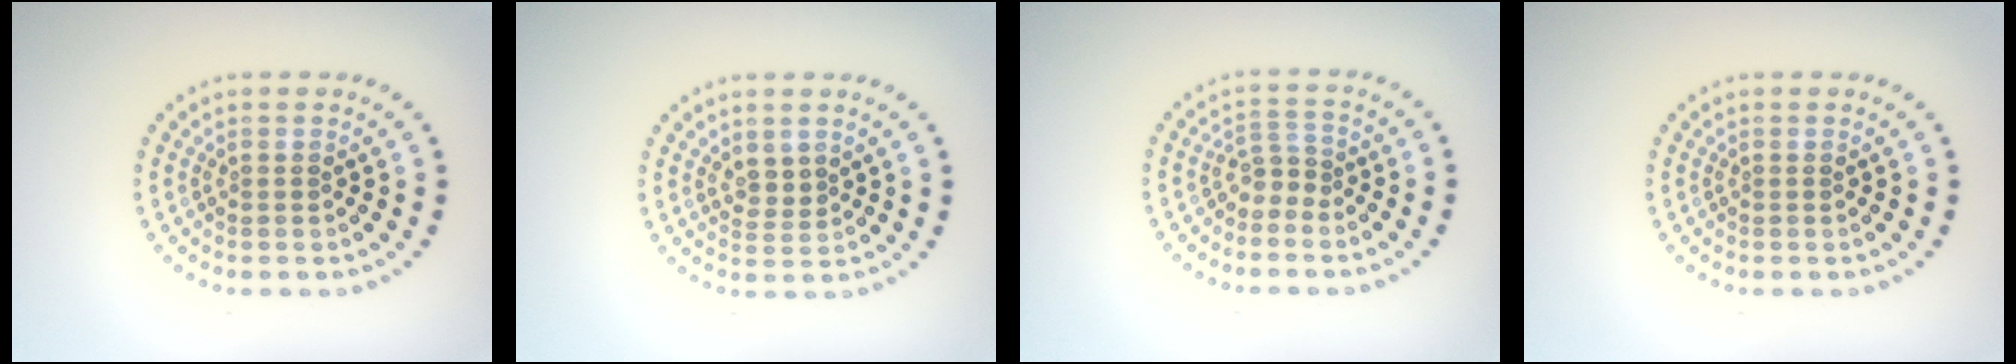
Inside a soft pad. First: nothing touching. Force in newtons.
{"total": 1.6, "press": 1.3, "slide": 0.9}
{"total": 1.8, "press": 1.2, "slide": 1.3}
{"total": 0.0}